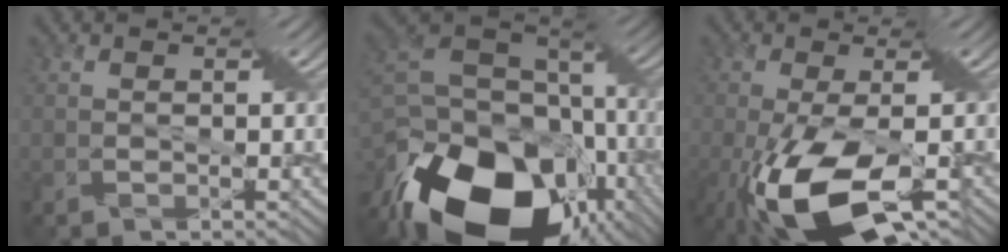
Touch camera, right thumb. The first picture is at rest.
{"total": 20.8, "force": [-10.2, 11.9, 13.7], "torque": [-0.304, -0.060, -0.137]}
{"total": 13.5, "force": [-6.0, 5.3, 10.8], "torque": [-0.231, -0.043, -0.097]}